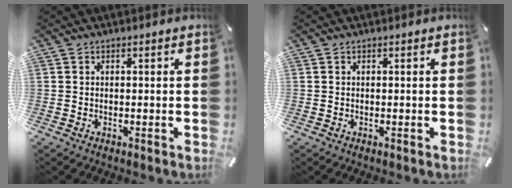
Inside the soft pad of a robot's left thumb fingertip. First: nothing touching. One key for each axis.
{"total": 0.0}